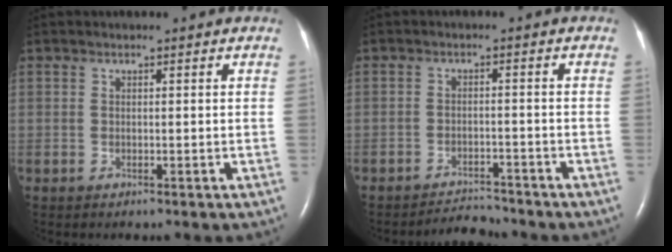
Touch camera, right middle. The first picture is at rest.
{"total": 3.3, "force": [-3.2, 0.1, -0.5], "torque": [0.003, -0.012, -0.051]}